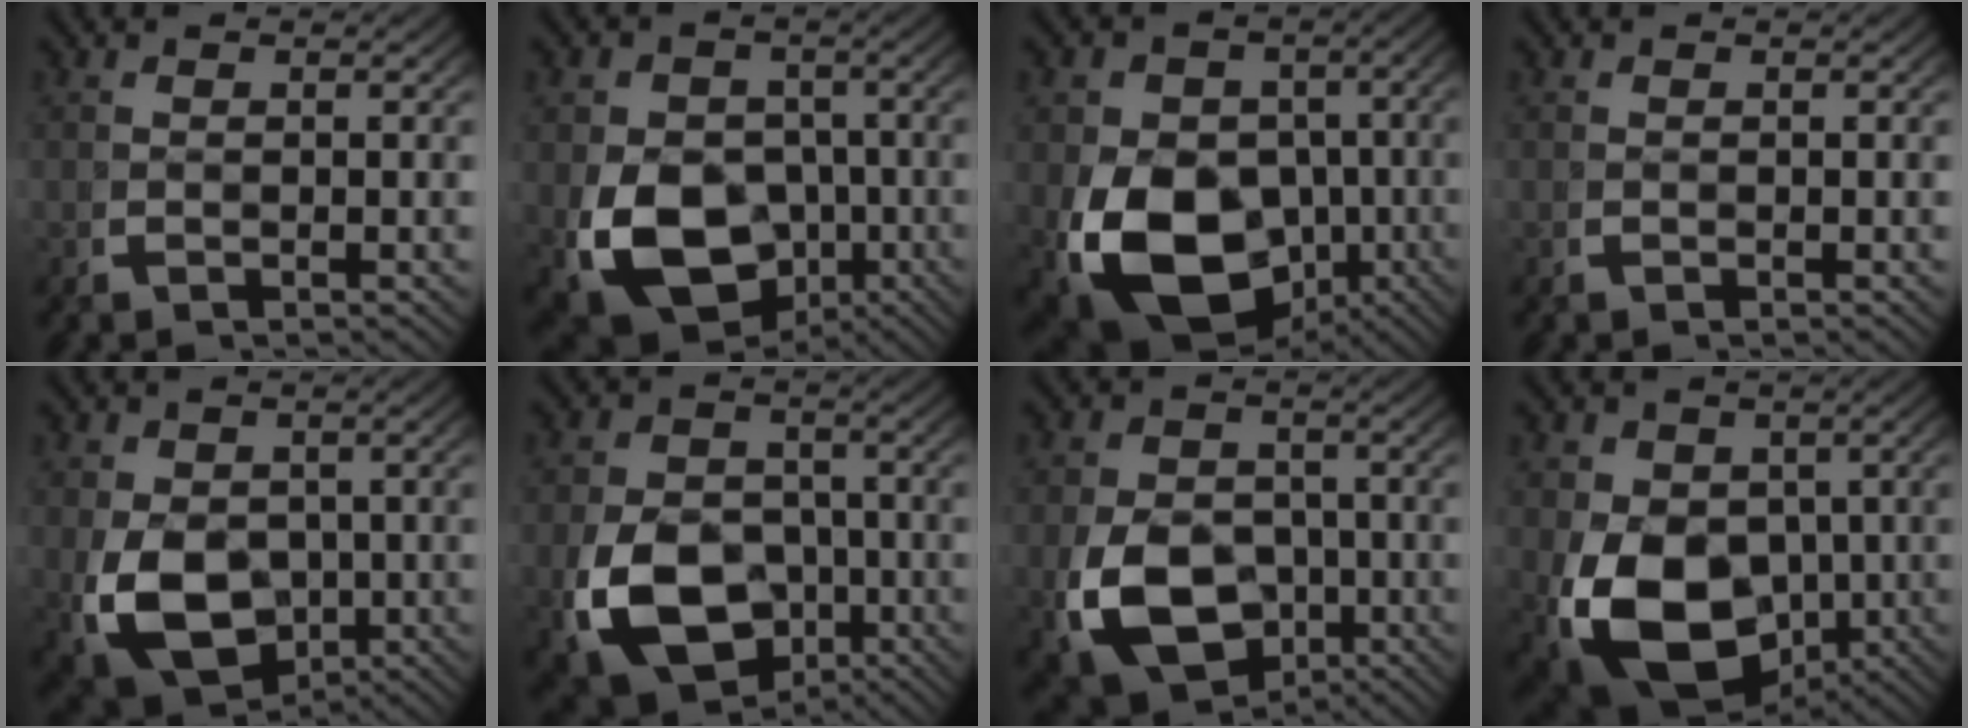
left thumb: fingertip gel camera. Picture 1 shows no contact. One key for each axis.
{"total": 12.4, "fx": -3.6, "fy": 9.6, "fz": 7.0, "tx": -0.152, "ty": -0.068, "tz": -0.028}
{"total": 15.3, "fx": -3.5, "fy": 11.5, "fz": 9.5, "tx": -0.199, "ty": -0.084, "tz": -0.020}
{"total": 0.0}
{"total": 9.8, "fx": -2.1, "fy": 7.5, "fz": 6.0, "tx": -0.141, "ty": -0.064, "tz": -0.003}
{"total": 12.4, "fx": -4.3, "fy": 9.7, "fz": 6.3, "tx": -0.142, "ty": -0.065, "tz": -0.045}
{"total": 10.8, "fx": -3.5, "fy": 8.4, "fz": 5.7, "tx": -0.127, "ty": -0.058, "tz": -0.033}
{"total": 12.7, "fx": -2.9, "fy": 9.3, "fz": 8.0, "tx": -0.185, "ty": -0.082, "tz": -0.008}